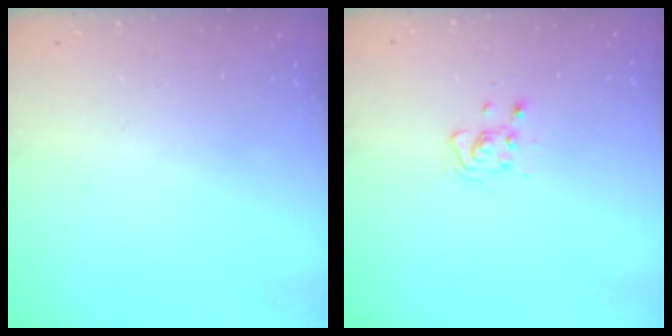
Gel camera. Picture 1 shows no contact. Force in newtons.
{"total": 4.7, "press": 4.6, "slide": 1.1}